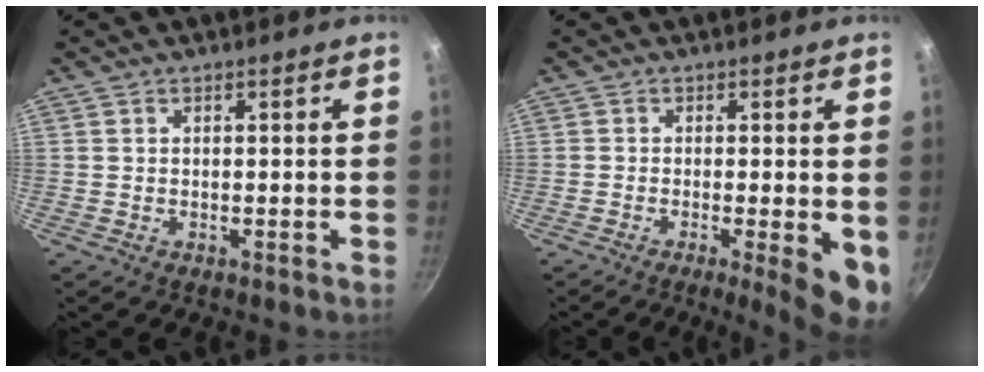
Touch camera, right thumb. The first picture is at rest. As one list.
[{"total": 7.8, "force": [-1.9, 1.6, 7.4], "torque": [-0.090, -0.004, -0.023]}]